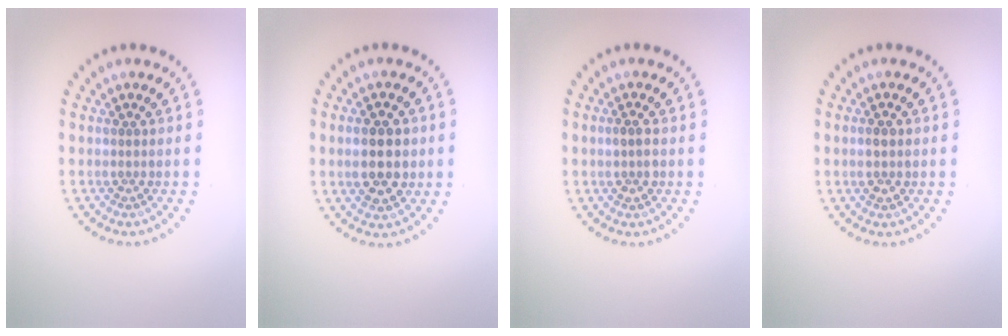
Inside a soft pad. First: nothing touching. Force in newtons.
{"total": 4.5, "press": 4.5, "slide": 0.2}
{"total": 1.4, "press": 1.4, "slide": 0.3}
{"total": 1.3, "press": 1.3, "slide": 0.3}